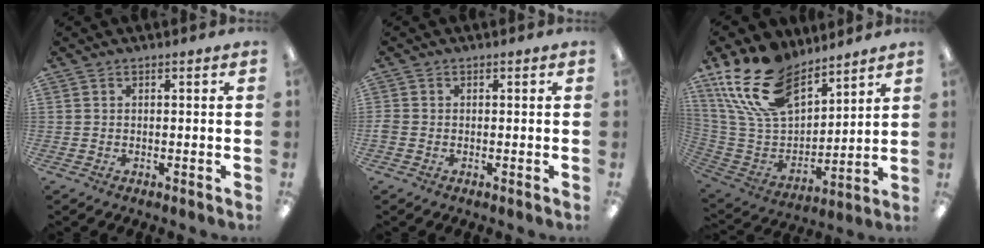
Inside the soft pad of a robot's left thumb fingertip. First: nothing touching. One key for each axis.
{"total": 0.9, "fx": -0.3, "fy": 0.8, "fz": 0.4, "tx": -0.006, "ty": 0.003, "tz": -0.005}
{"total": 20.9, "fx": 14.3, "fy": 10.8, "fz": 10.7, "tx": -0.233, "ty": -0.075, "tz": 0.265}